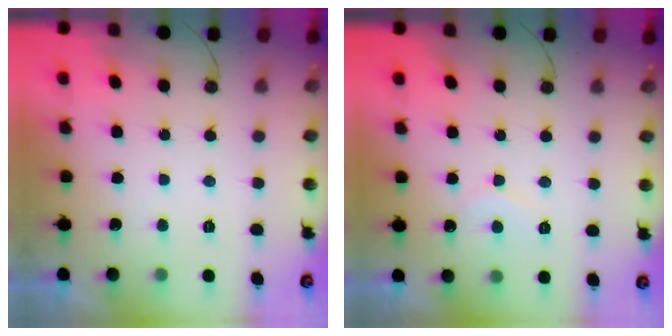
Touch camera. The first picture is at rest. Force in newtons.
{"total": 4.8, "press": 4.8, "slide": 0.5}